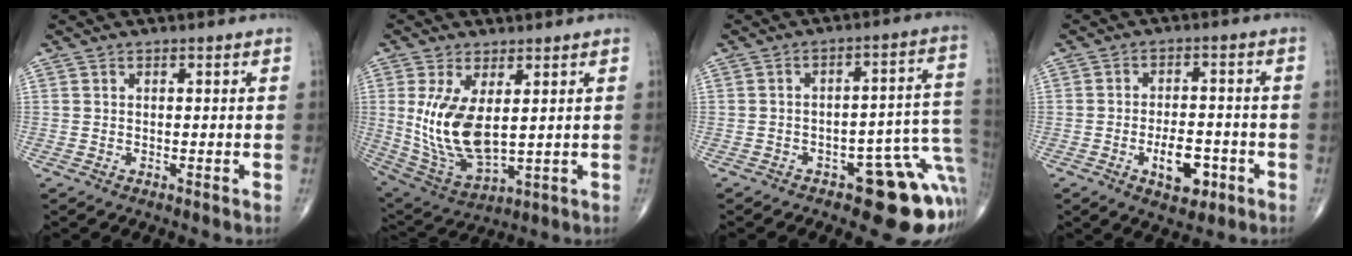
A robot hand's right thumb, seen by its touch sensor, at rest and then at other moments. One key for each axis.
{"total": 13.4, "fx": 2.0, "fy": 6.3, "fz": 11.6, "tx": -0.232, "ty": -0.023, "tz": 0.061}
{"total": 14.8, "fx": -6.3, "fy": 6.3, "fz": 11.8, "tx": -0.071, "ty": 0.057, "tz": -0.071}
{"total": 7.9, "fx": -3.1, "fy": 4.1, "fz": 5.9, "tx": -0.075, "ty": 0.016, "tz": -0.043}